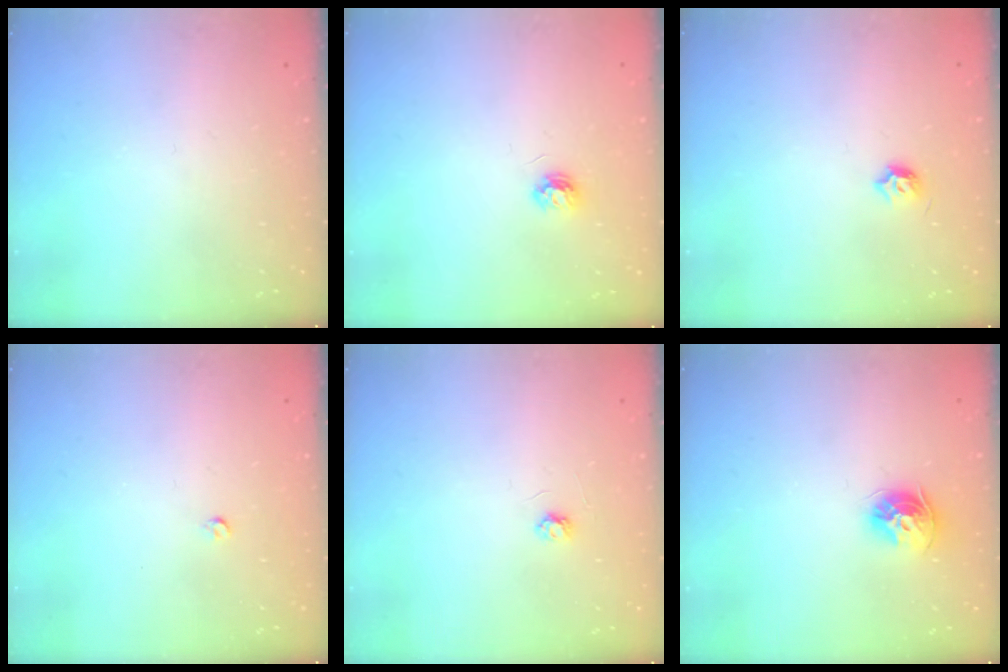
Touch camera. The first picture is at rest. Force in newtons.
{"total": 3.9, "press": 3.8, "slide": 0.5}
{"total": 4.0, "press": 3.8, "slide": 1.0}
{"total": 2.6, "press": 2.5, "slide": 0.4}
{"total": 2.6, "press": 2.6, "slide": 0.3}
{"total": 9.5, "press": 9.4, "slide": 0.9}